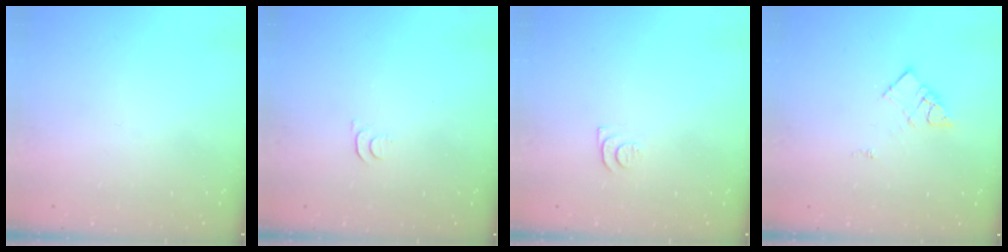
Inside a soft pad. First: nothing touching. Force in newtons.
{"total": 3.3, "press": 3.2, "slide": 0.4}
{"total": 4.1, "press": 4.0, "slide": 0.6}
{"total": 6.9, "press": 6.9, "slide": 0.3}